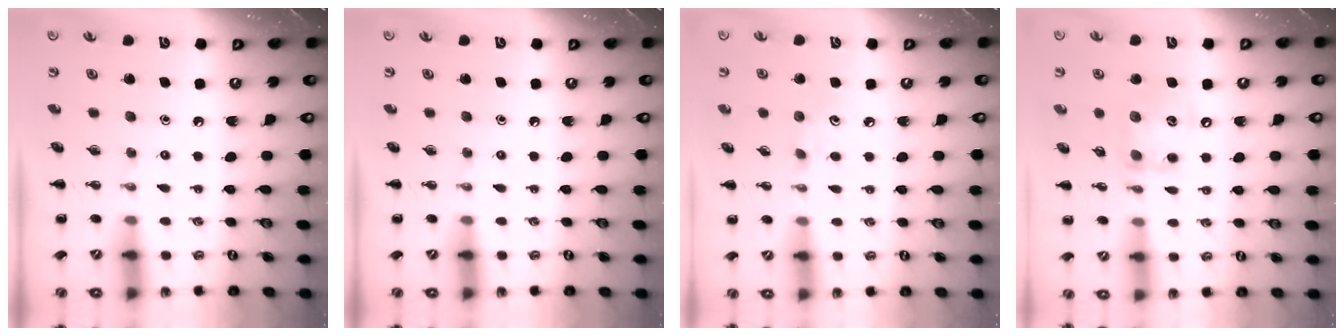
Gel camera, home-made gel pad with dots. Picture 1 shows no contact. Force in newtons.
{"total": 0.0}
{"total": 5.4, "press": 5.2, "slide": 1.3}
{"total": 12.3, "press": 12.2, "slide": 1.9}